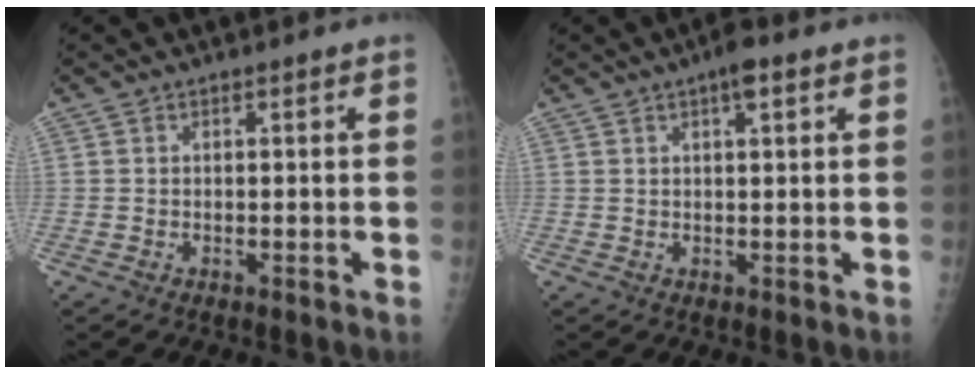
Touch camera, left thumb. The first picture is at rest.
{"total": 3.7, "force": [1.9, 1.1, 3.0], "torque": [-0.042, 0.000, 0.025]}